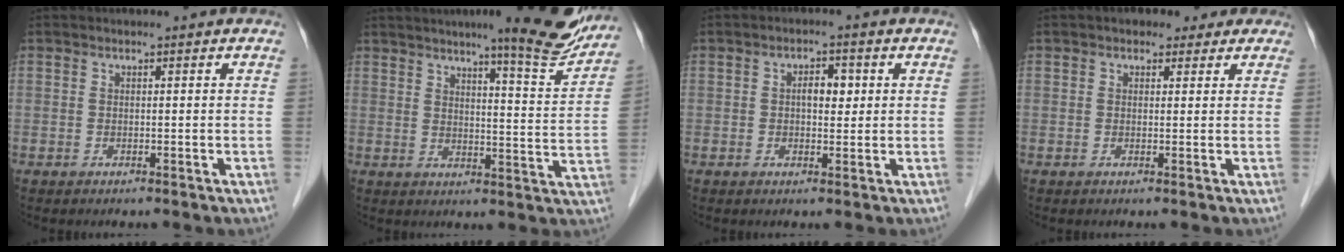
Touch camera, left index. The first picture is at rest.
{"total": 13.6, "force": [11.4, 0.4, 7.4], "torque": [-0.083, -0.020, 0.137]}
{"total": 3.1, "force": [0.5, 1.6, 2.6], "torque": [-0.041, 0.009, 0.008]}
{"total": 3.7, "force": [2.5, 2.5, 1.2], "torque": [-0.006, 0.020, 0.029]}